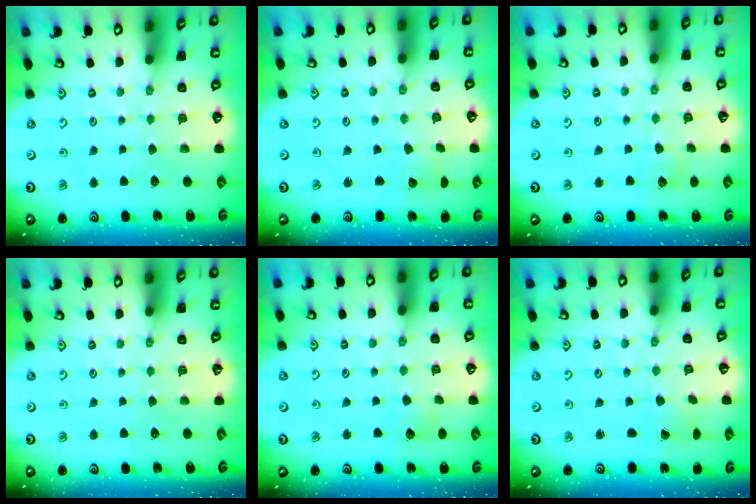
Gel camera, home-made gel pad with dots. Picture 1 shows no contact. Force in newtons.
{"total": 2.4, "press": 2.4, "slide": 0.2}
{"total": 3.5, "press": 3.4, "slide": 0.5}
{"total": 0.0}
{"total": 5.6, "press": 5.6, "slide": 0.5}
{"total": 0.7, "press": 0.7, "slide": 0.0}